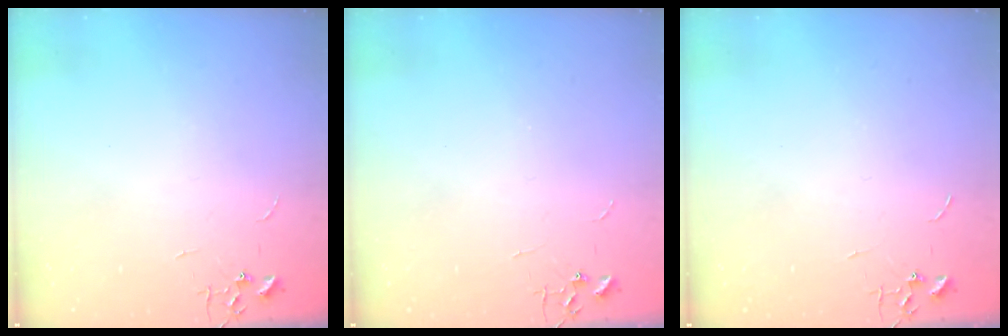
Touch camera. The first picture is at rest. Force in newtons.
{"total": 0.0}
{"total": 0.0}